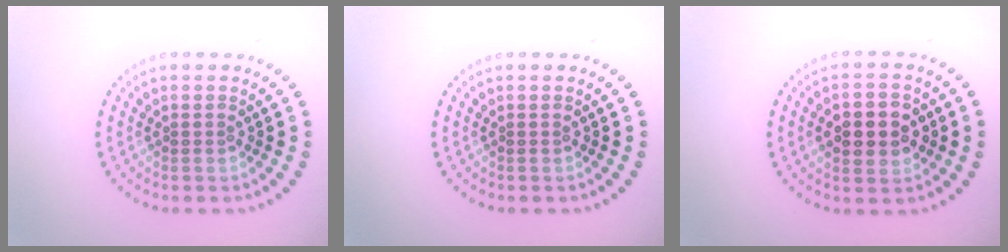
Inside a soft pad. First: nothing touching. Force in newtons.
{"total": 0.0}
{"total": 4.6, "press": 4.6, "slide": 0.2}